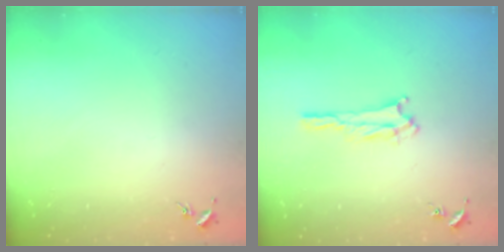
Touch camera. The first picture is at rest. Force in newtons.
{"total": 1.8, "press": 1.8, "slide": 0.2}